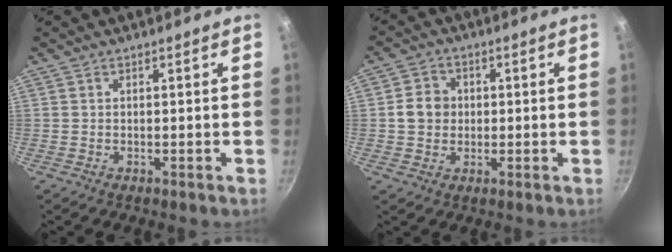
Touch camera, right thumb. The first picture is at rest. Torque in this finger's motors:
{"motor_torque": [-0.60, 0.86, 0.64, -0.42, 0.01]}